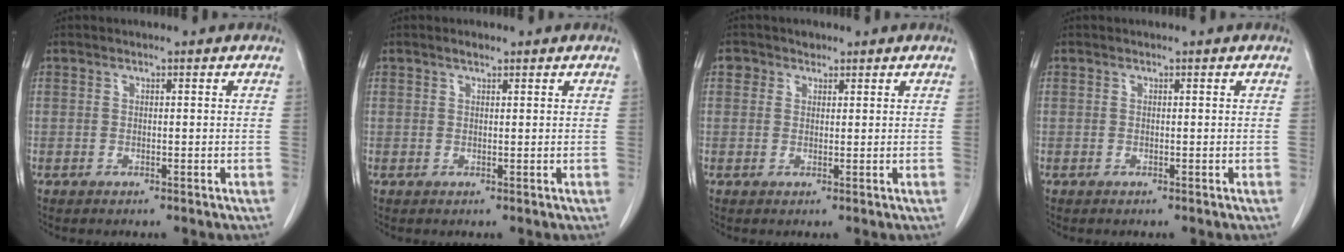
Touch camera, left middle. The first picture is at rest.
{"total": 0.9, "force": [0.8, 0.3, 0.5], "torque": [-0.015, 0.001, 0.014]}
{"total": 1.9, "force": [1.0, 1.6, 0.1], "torque": [0.005, 0.003, 0.011]}
{"total": 0.0}